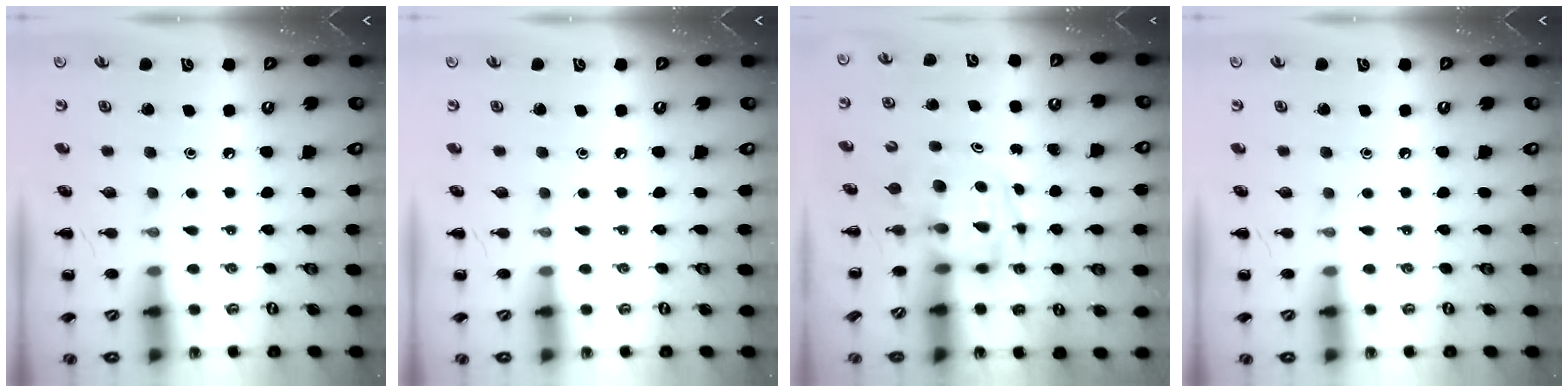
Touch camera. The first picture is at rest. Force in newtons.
{"total": 0.0}
{"total": 4.0, "press": 3.9, "slide": 0.7}
{"total": 0.0}